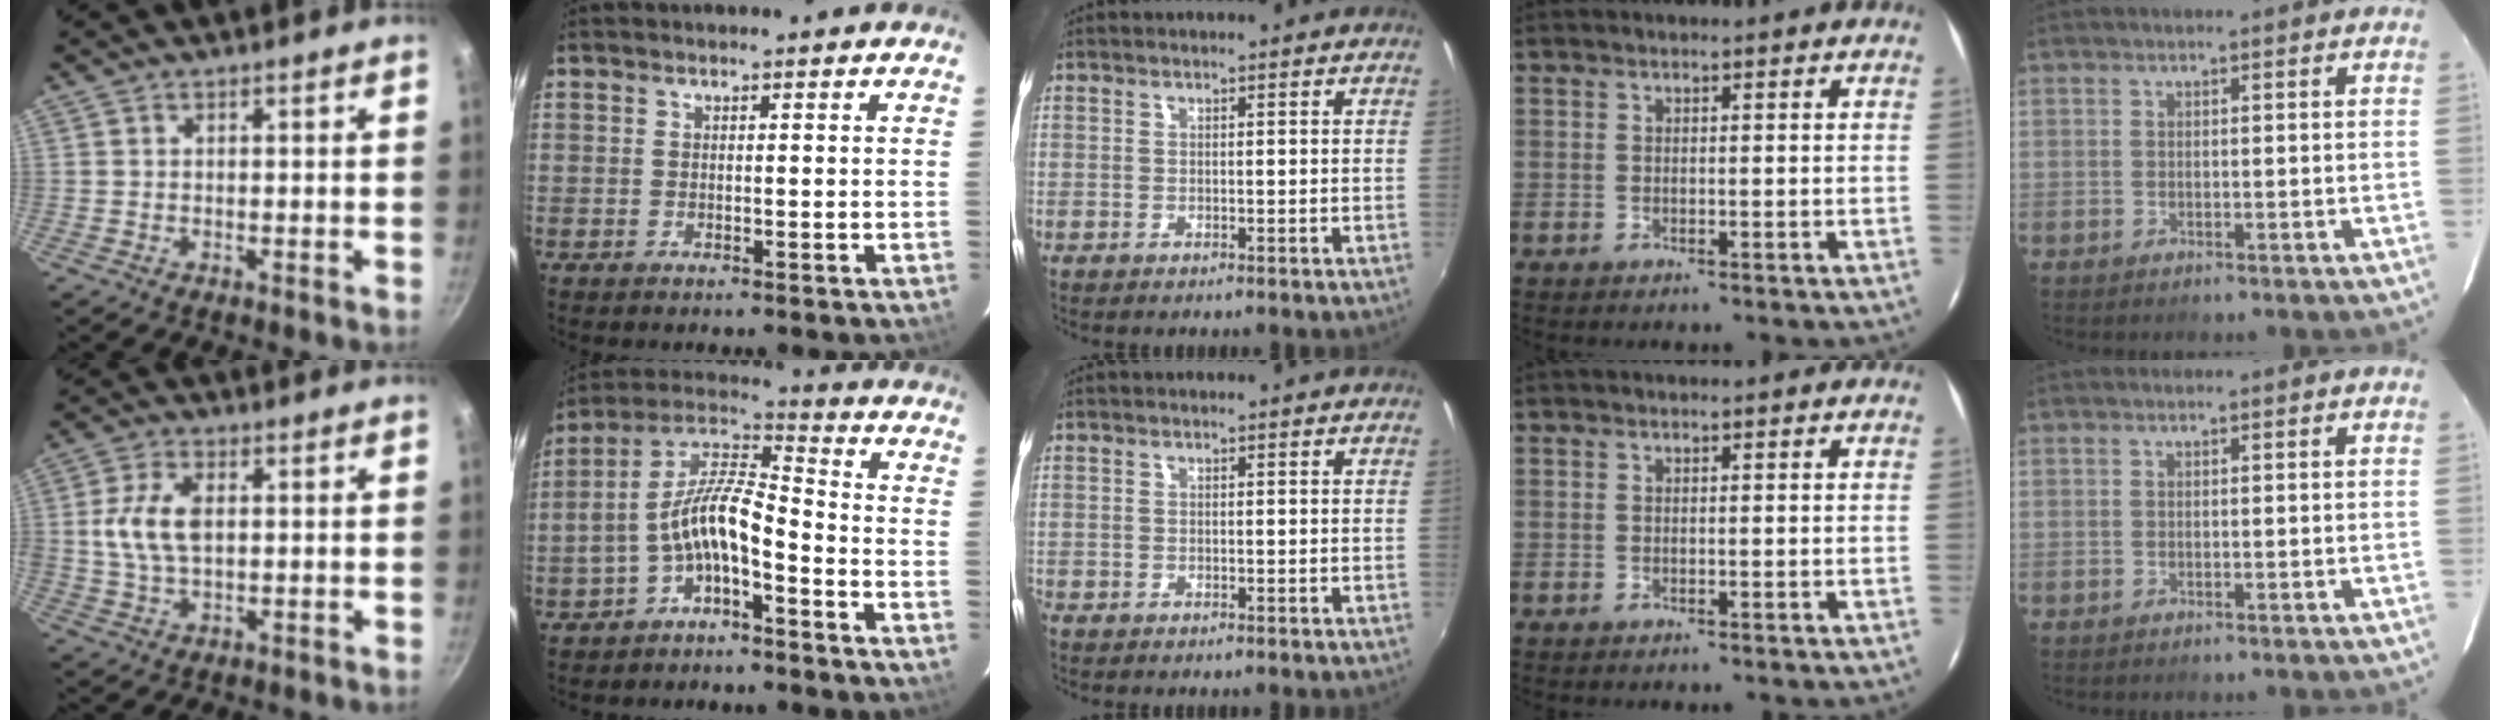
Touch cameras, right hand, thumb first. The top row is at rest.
{"thumb": {"total": 8.7, "force": [1.1, 4.9, 7.2], "torque": [-0.137, 0.007, 0.019]}, "index": {"total": 10.7, "force": [-4.6, 3.7, 8.9], "torque": [-0.191, 0.016, -0.085]}, "middle": {"total": 1.0, "force": [-0.7, 0.6, 0.3], "torque": [-0.008, -0.002, -0.013]}}